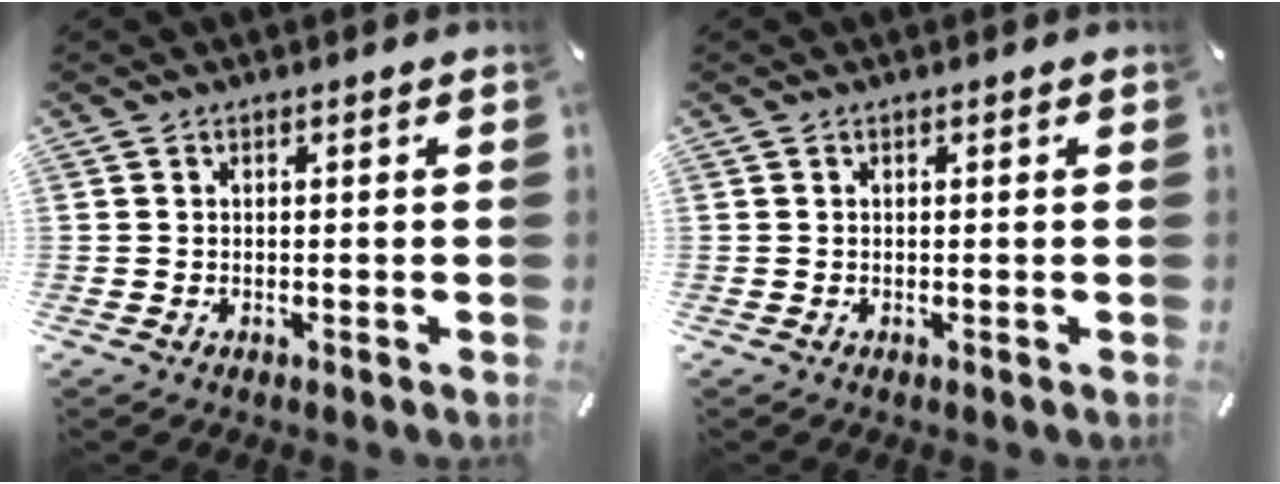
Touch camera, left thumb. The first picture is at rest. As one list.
[{"total": 0.0}]